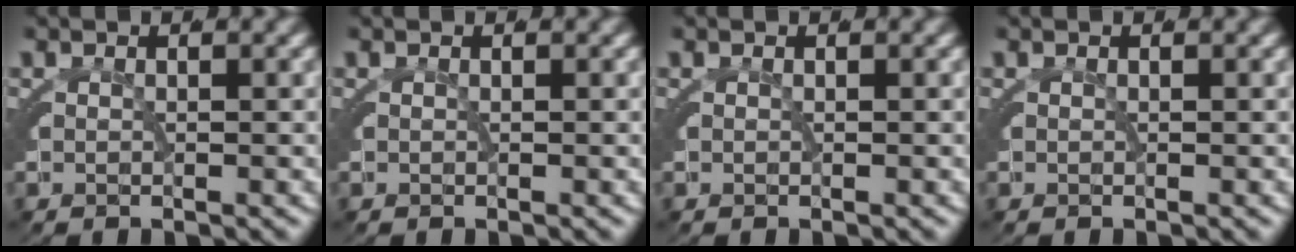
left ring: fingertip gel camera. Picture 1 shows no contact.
{"total": 0.0}
{"total": 0.0}
{"total": 0.0}